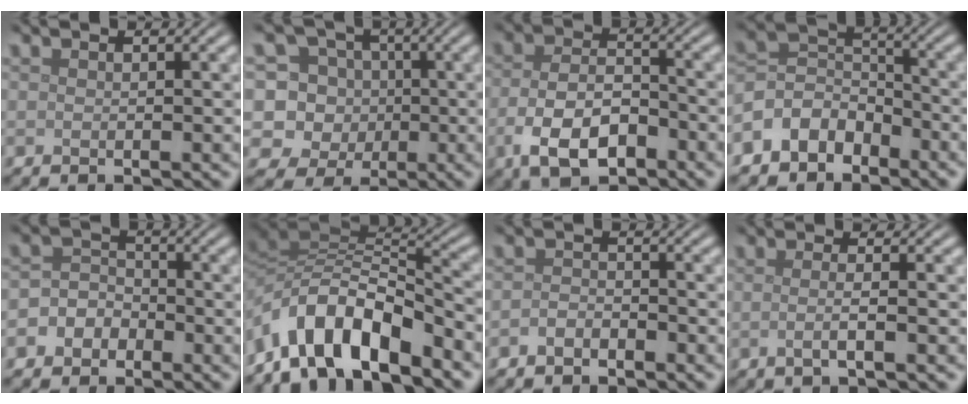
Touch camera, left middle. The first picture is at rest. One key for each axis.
{"total": 8.1, "fx": -0.3, "fy": 7.8, "fz": 2.0, "tx": -0.049, "ty": 0.032, "tz": -0.037}
{"total": 6.1, "fx": -2.9, "fy": 3.2, "fz": 4.2, "tx": -0.084, "ty": -0.005, "tz": -0.059}
{"total": 5.1, "fx": -3.2, "fy": 3.6, "fz": 1.6, "tx": -0.026, "ty": 0.004, "tz": -0.076}
{"total": 3.8, "fx": -1.7, "fy": 3.1, "fz": 1.1, "tx": 0.002, "ty": 0.010, "tz": -0.044}
{"total": 8.9, "fx": -5.6, "fy": 3.4, "fz": 6.0, "tx": -0.093, "ty": 0.010, "tz": -0.112}
{"total": 1.4, "fx": -1.0, "fy": 0.7, "fz": 0.7, "tx": -0.013, "ty": 0.003, "tz": -0.023}
{"total": 2.0, "fx": -0.3, "fy": 0.7, "fz": 1.9, "tx": -0.028, "ty": -0.003, "tz": -0.012}